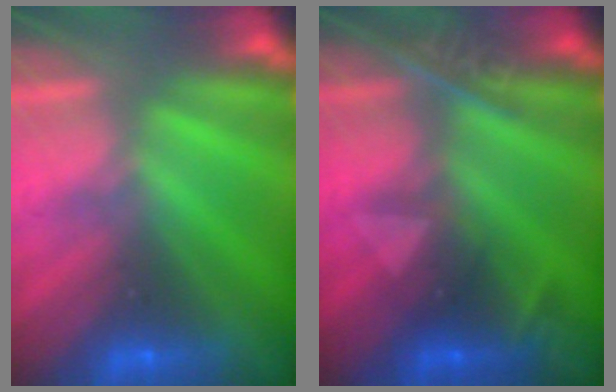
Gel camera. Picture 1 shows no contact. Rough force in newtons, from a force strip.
{"total": 2.4}